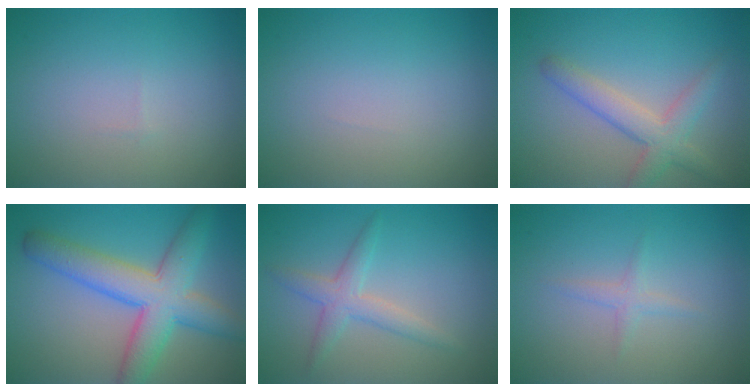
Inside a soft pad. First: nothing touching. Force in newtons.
{"total": 0.0}
{"total": 3.7, "press": 3.6, "slide": 0.2}
{"total": 7.4, "press": 7.4, "slide": 0.1}
{"total": 2.6, "press": 2.6, "slide": 0.2}
{"total": 1.1, "press": 1.1, "slide": 0.0}